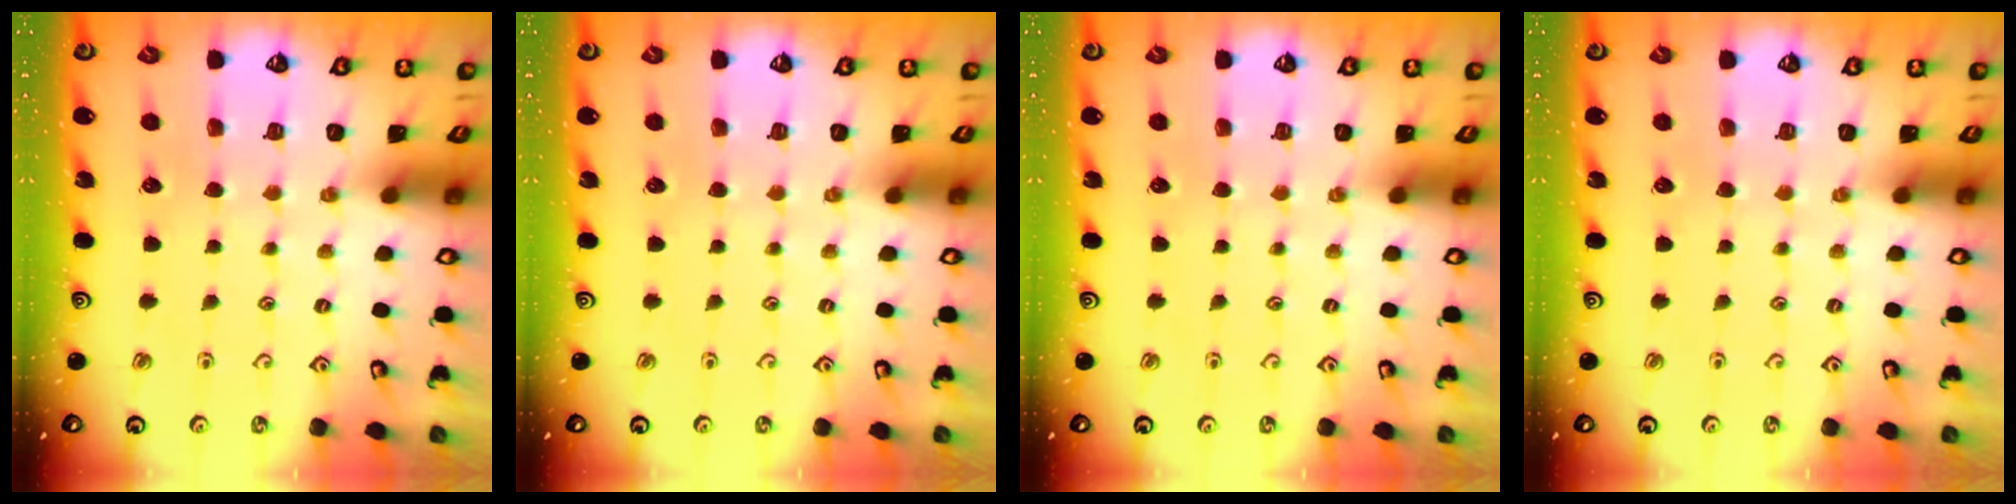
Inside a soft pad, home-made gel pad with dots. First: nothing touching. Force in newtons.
{"total": 0.0}
{"total": 0.0}
{"total": 0.0}